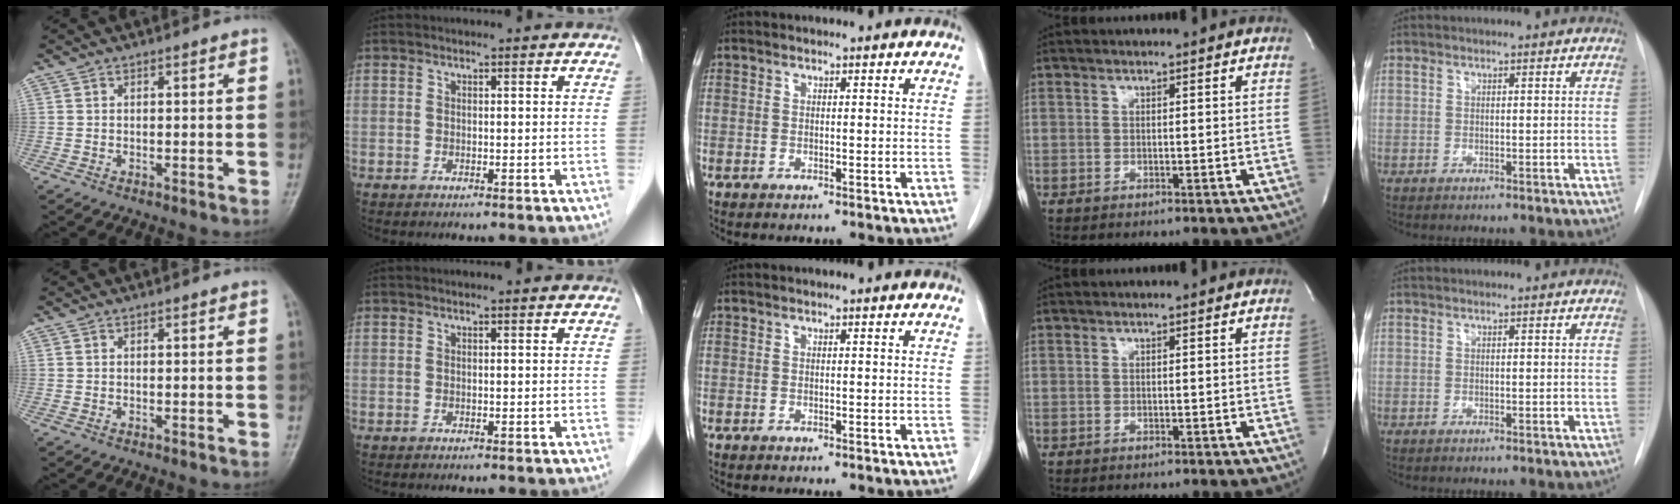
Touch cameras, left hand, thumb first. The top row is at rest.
{}